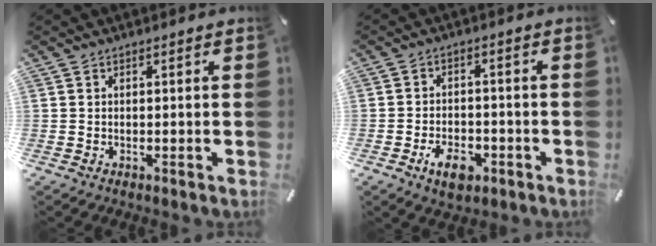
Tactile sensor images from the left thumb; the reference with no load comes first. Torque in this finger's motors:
{"motor_torque": [-0.64, 0.72, 0.04, 0.02, 0.05]}